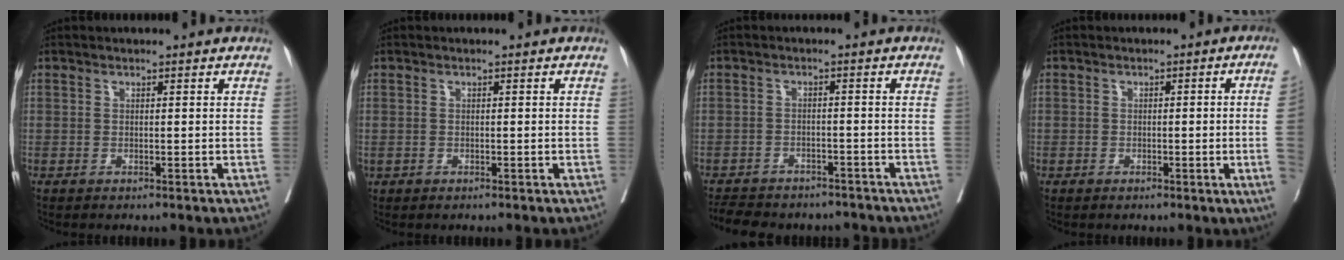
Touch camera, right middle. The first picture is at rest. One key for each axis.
{"total": 0.0}
{"total": 12.3, "fx": -10.8, "fy": 4.4, "fz": 3.9, "tx": -0.083, "ty": 0.003, "tz": -0.139}
{"total": 4.0, "fx": -0.5, "fy": -0.4, "fz": 3.9, "tx": -0.045, "ty": 0.002, "tz": -0.009}